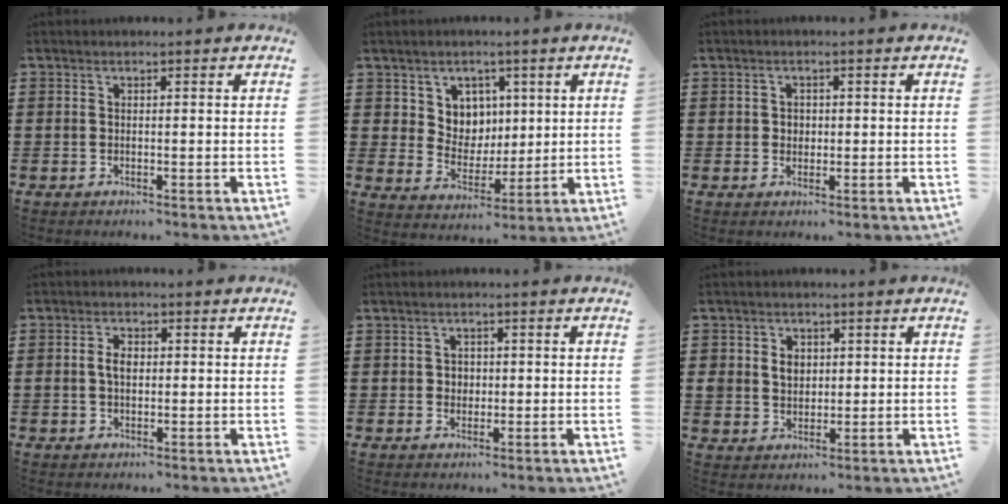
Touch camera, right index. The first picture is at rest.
{"total": 6.0, "force": [3.0, 5.2, 0.7], "torque": [-0.039, -0.002, 0.054]}
{"total": 1.4, "force": [0.2, 1.3, 0.5], "torque": [-0.014, 0.009, 0.001]}
{"total": 2.6, "force": [0.1, 1.6, 2.1], "torque": [-0.042, 0.007, 0.001]}
{"total": 1.7, "force": [0.1, 1.6, 0.6], "torque": [-0.018, 0.009, 0.000]}
{"total": 3.8, "force": [0.6, 3.4, 1.7], "torque": [-0.046, 0.012, 0.009]}